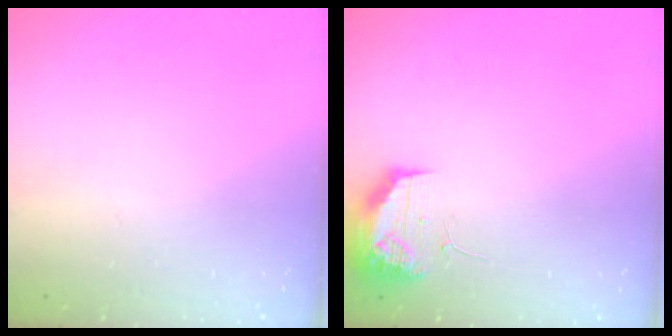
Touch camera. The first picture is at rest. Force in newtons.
{"total": 13.5, "press": 11.5, "slide": 7.0}